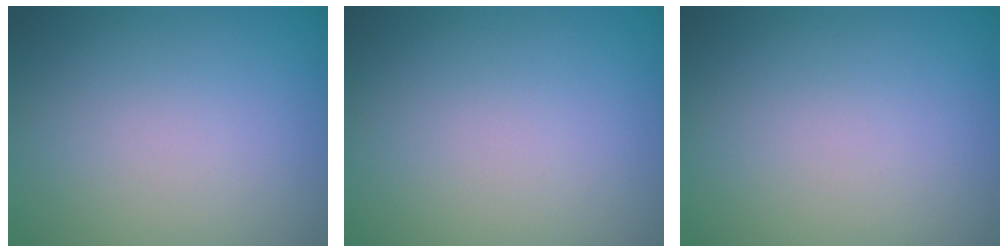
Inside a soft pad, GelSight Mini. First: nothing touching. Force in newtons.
{"total": 0.0}
{"total": 0.0}